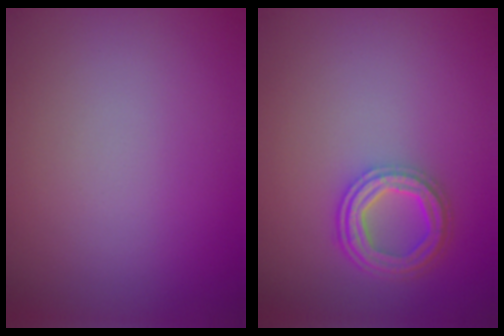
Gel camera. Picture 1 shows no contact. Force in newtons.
{"total": 4.1, "press": 3.2, "slide": 2.6}